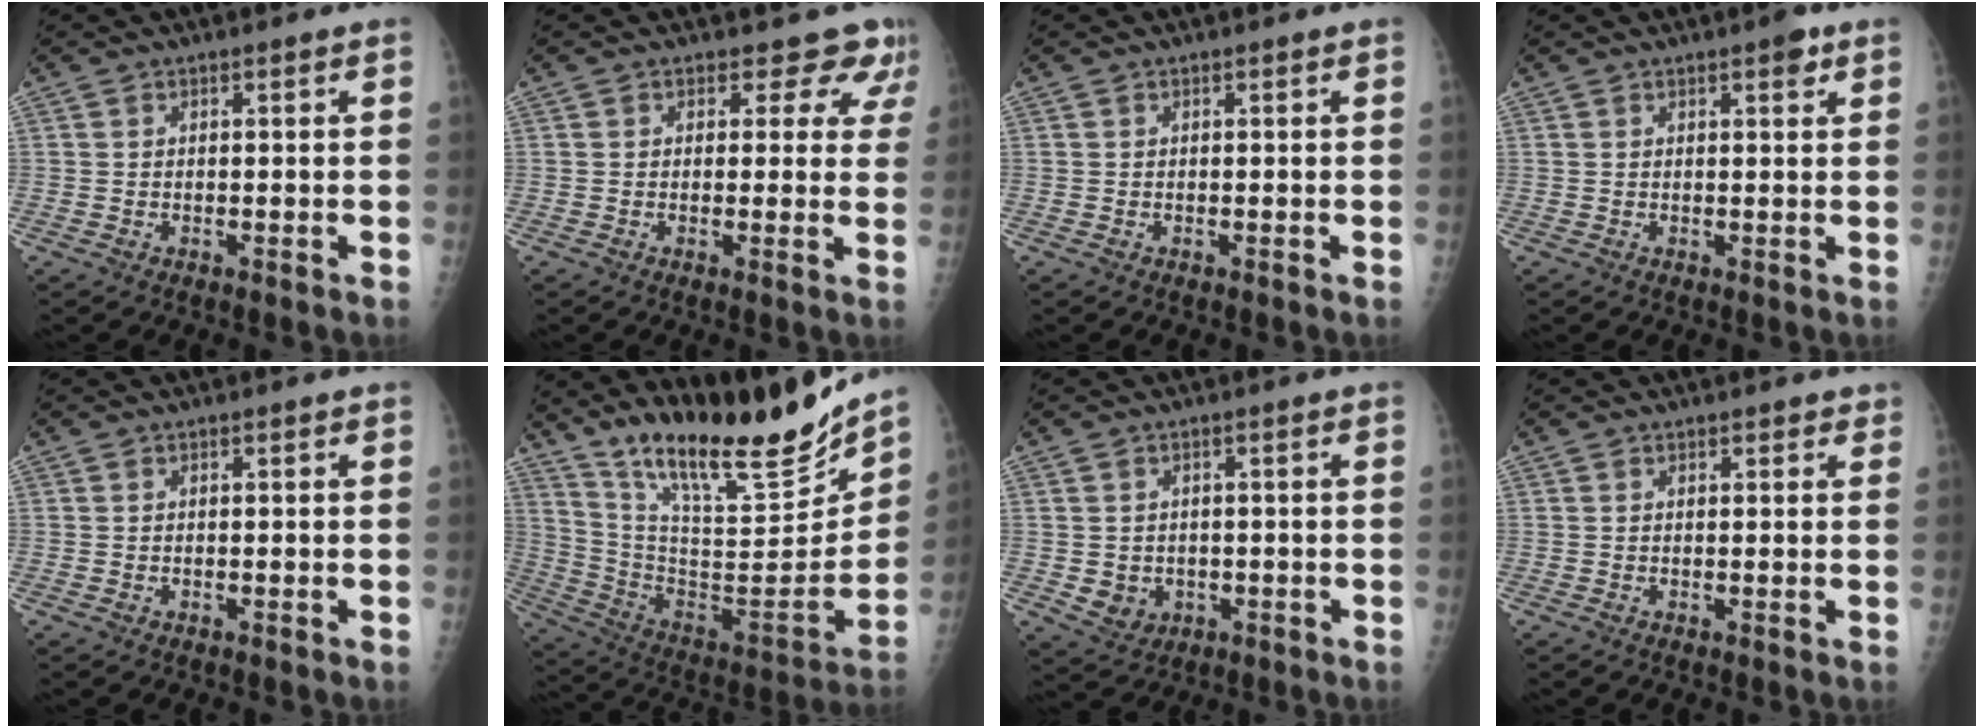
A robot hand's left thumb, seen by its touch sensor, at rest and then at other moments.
{"total": 6.0, "force": [4.8, 3.5, 0.9], "torque": [0.033, -0.020, 0.033]}
{"total": 0.0}
{"total": 2.5, "force": [1.4, 0.8, 1.8], "torque": [-0.018, -0.003, 0.016]}
{"total": 0.0}
{"total": 24.9, "force": [19.6, 6.0, 14.0], "torque": [-0.195, -0.099, 0.327]}
{"total": 4.5, "force": [-0.7, 4.0, 1.9], "torque": [-0.016, 0.001, 0.002]}
{"total": 1.4, "force": [1.0, 0.8, 0.6], "torque": [0.003, -0.004, 0.008]}